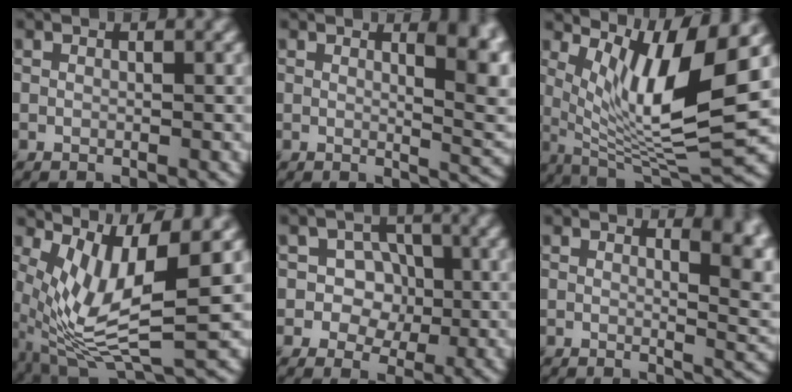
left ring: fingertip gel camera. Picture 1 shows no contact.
{"total": 6.1, "force": [2.2, 2.4, 5.2], "torque": [-0.031, 0.000, 0.031]}
{"total": 10.4, "force": [3.2, 2.6, 9.5], "torque": [-0.156, -0.012, 0.065]}
{"total": 8.9, "force": [1.7, 2.8, 8.2], "torque": [-0.171, -0.011, 0.037]}
{"total": 4.5, "force": [0.0, 3.9, 2.2], "torque": [-0.009, 0.006, -0.025]}
{"total": 5.6, "force": [2.4, 2.3, 4.5], "torque": [-0.024, 0.000, 0.036]}